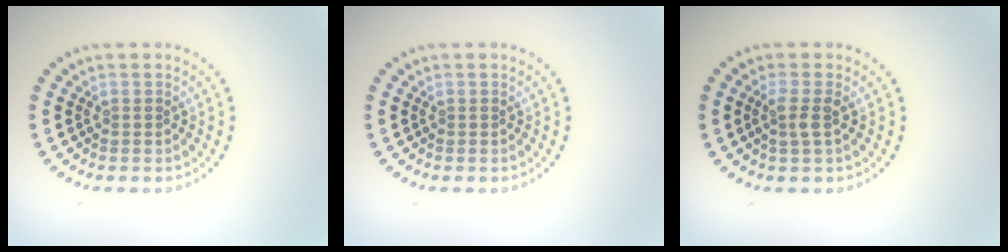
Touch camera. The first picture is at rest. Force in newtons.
{"total": 0.0}
{"total": 1.6, "press": 1.3, "slide": 0.9}